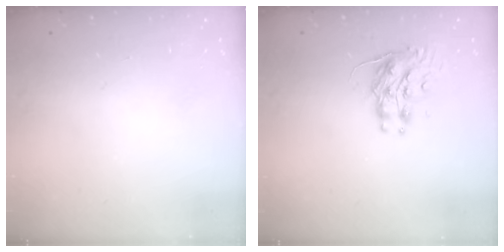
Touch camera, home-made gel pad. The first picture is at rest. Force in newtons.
{"total": 9.0, "press": 9.0, "slide": 0.6}